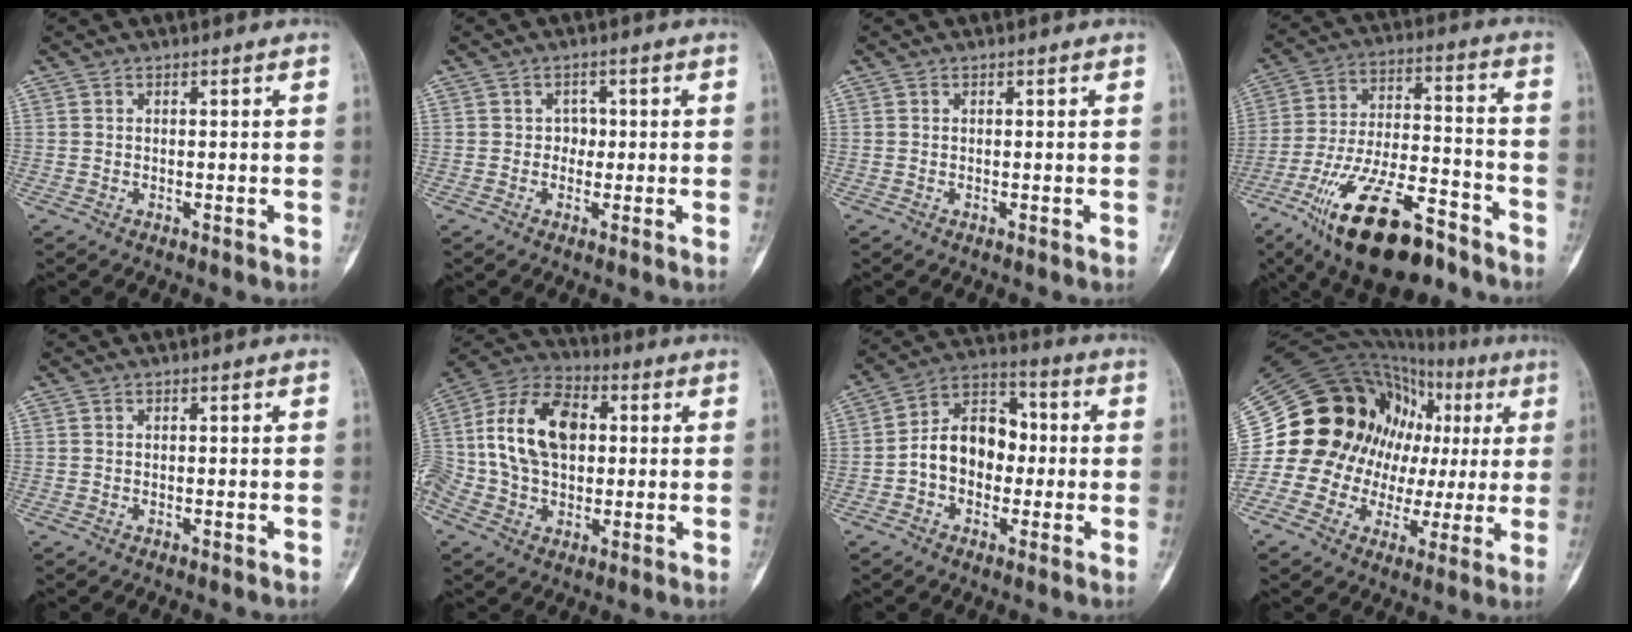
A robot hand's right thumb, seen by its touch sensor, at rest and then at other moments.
{"total": 2.0, "force": [0.0, 1.7, 1.0], "torque": [0.002, 0.006, -0.007]}
{"total": 0.0}
{"total": 21.6, "force": [-13.6, 8.2, 14.7], "torque": [-0.275, 0.066, -0.234]}
{"total": 0.0}
{"total": 20.3, "force": [2.2, 13.8, 14.8], "torque": [-0.295, 0.024, 0.036]}
{"total": 12.0, "force": [-0.9, 8.7, 8.3], "torque": [-0.110, 0.040, -0.028]}
{"total": 27.9, "force": [3.3, 21.6, 17.3], "torque": [-0.246, 0.080, 0.064]}